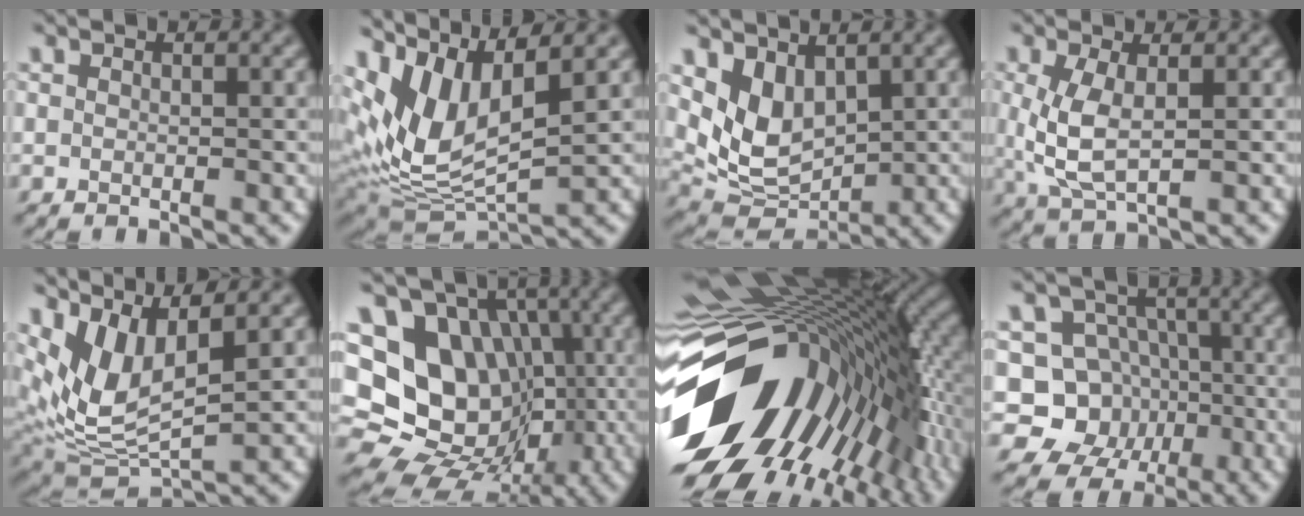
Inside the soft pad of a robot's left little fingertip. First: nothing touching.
{"total": 9.4, "force": [3.5, 4.0, 7.7], "torque": [-0.170, 0.004, 0.068]}
{"total": 5.3, "force": [1.8, 3.4, 3.7], "torque": [-0.076, -0.022, 0.041]}
{"total": 4.3, "force": [0.4, 1.8, 3.9], "torque": [-0.094, -0.001, 0.013]}
{"total": 7.4, "force": [3.2, 3.2, 5.9], "torque": [-0.134, -0.005, 0.063]}
{"total": 16.2, "force": [0.6, 13.5, 9.0], "torque": [-0.171, 0.024, 0.001]}
{"total": 17.5, "force": [-3.0, 10.9, 13.3], "torque": [-0.226, -0.011, -0.056]}
{"total": 8.8, "force": [-2.1, 7.9, 3.1], "torque": [-0.035, 0.007, -0.068]}